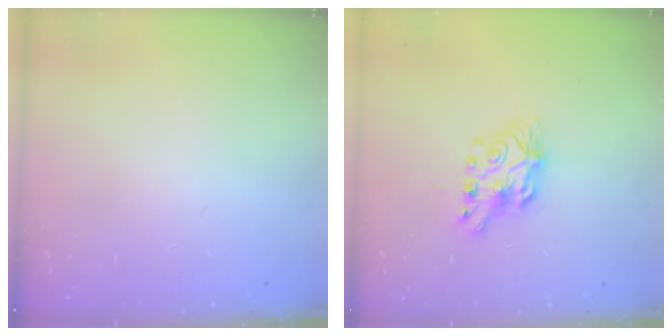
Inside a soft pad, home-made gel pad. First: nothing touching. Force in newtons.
{"total": 7.7, "press": 7.7, "slide": 0.7}